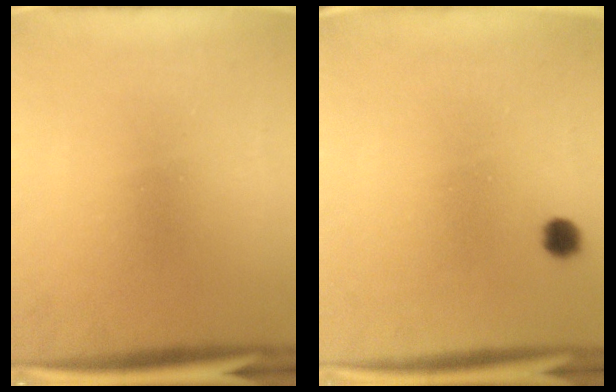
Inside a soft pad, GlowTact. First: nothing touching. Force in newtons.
{"total": 1.8}